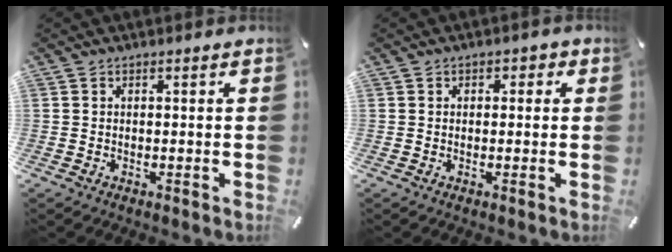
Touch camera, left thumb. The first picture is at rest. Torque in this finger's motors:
{"motor_torque": [0.02, -0.06, 0.08, 0.07, -0.01]}